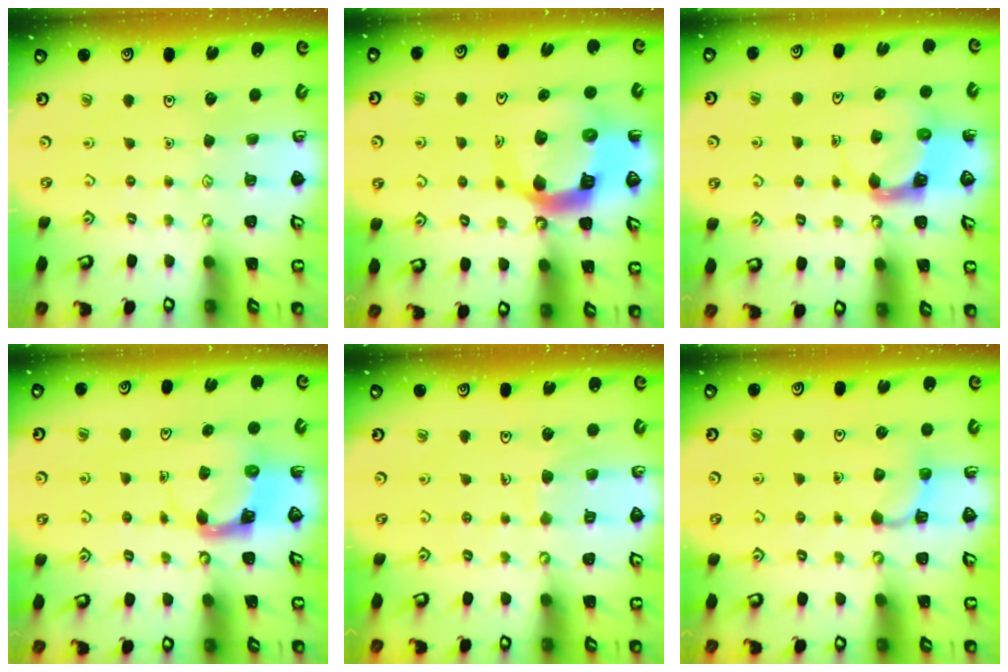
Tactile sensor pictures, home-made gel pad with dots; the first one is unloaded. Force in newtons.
{"total": 12.9, "press": 12.8, "slide": 1.6}
{"total": 4.0, "press": 4.0, "slide": 0.6}
{"total": 3.8, "press": 3.8, "slide": 0.7}
{"total": 6.3, "press": 6.3, "slide": 0.4}
{"total": 3.0, "press": 2.9, "slide": 0.7}